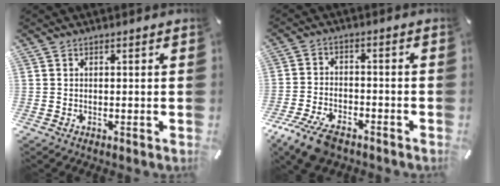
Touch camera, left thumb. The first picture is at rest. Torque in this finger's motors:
{"motor_torque": [0.32, 1.00, 0.50, 0.47, 0.15]}